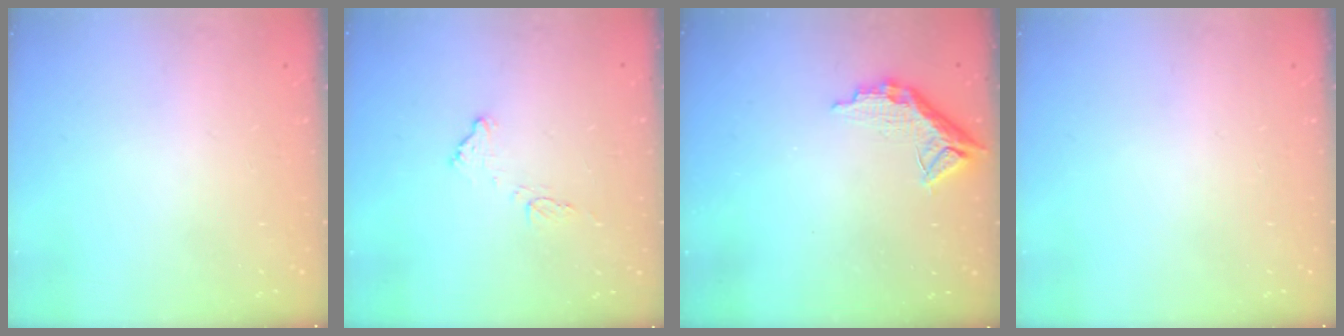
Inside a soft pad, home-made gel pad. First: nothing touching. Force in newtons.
{"total": 10.3, "press": 10.3, "slide": 0.4}
{"total": 10.1, "press": 10.0, "slide": 0.8}
{"total": 0.0}